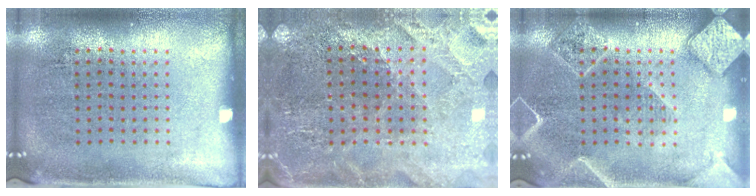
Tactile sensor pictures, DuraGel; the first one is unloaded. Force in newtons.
{"total": 2.7, "press": 2.6, "slide": 0.4}
{"total": 2.1, "press": 2.1, "slide": 0.2}